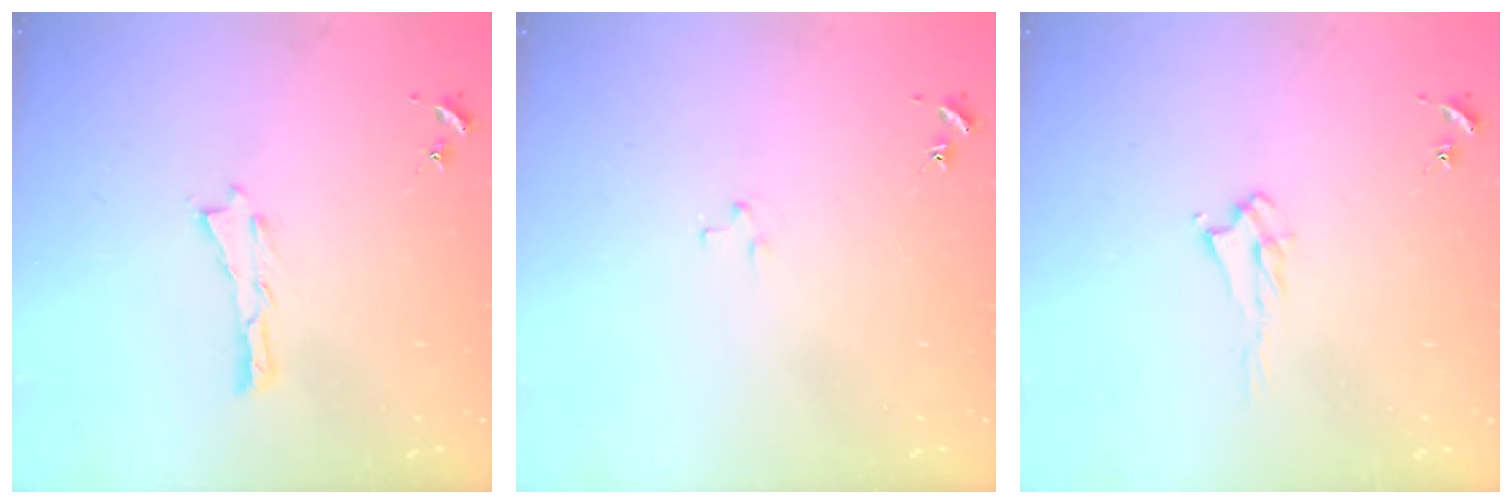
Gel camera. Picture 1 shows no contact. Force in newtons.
{"total": 1.8, "press": 1.8, "slide": 0.1}
{"total": 2.2, "press": 2.2, "slide": 0.4}